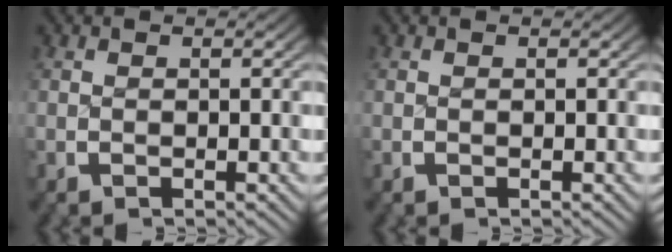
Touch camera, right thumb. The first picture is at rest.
{"total": 0.0}